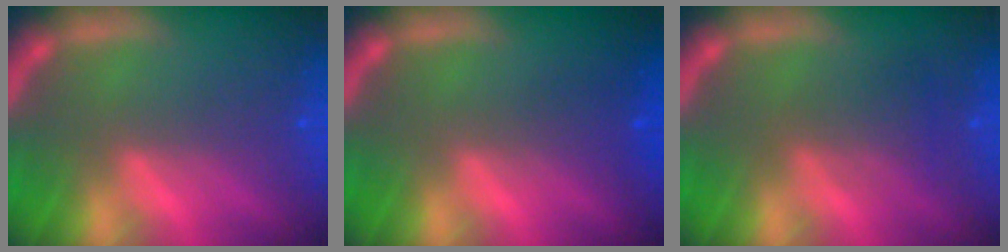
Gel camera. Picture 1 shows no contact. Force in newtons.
{"total": 1.4}
{"total": 2.5}